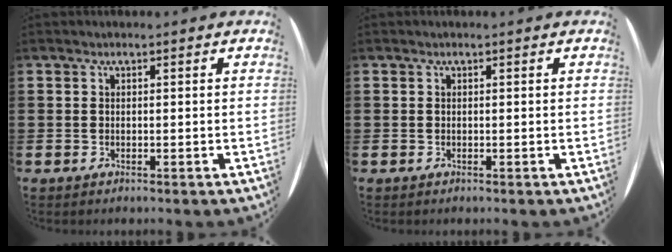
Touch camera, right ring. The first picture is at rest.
{"total": 0.0}